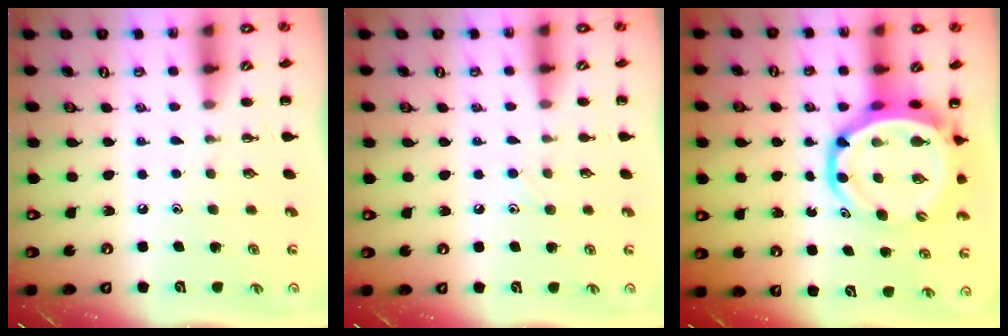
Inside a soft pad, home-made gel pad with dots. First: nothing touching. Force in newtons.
{"total": 5.3, "press": 4.9, "slide": 2.0}
{"total": 11.0, "press": 10.6, "slide": 3.2}